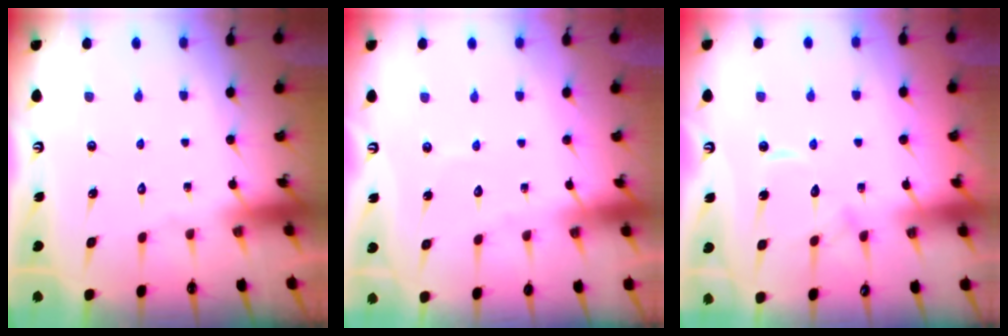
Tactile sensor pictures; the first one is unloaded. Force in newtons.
{"total": 2.8, "press": 2.8, "slide": 0.3}
{"total": 9.6, "press": 9.6, "slide": 0.9}